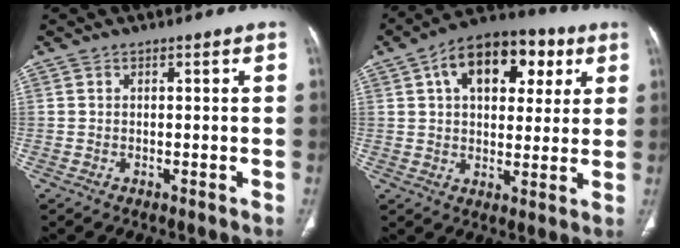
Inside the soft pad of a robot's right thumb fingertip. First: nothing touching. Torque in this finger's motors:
{"motor_torque": [0.79, 4.22, 1.20, -0.01, 0.12]}